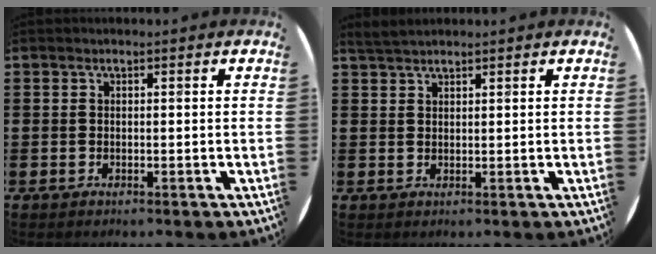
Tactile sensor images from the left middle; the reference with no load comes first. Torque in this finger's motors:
{"motor_torque": [0.19, -0.16, 0.00, 0.01]}